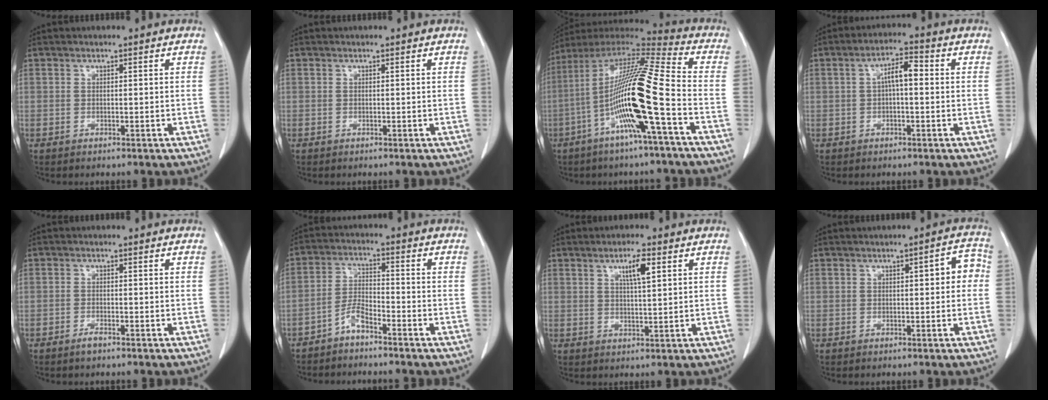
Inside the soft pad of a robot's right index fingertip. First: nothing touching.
{"total": 0.0}
{"total": 18.4, "force": [-5.2, -0.2, 17.6], "torque": [-0.337, 0.000, -0.108]}
{"total": 4.4, "force": [0.3, 1.2, 4.2], "torque": [-0.074, 0.016, 0.002]}
{"total": 1.3, "force": [-1.1, 0.2, 0.7], "torque": [-0.015, -0.001, -0.019]}
{"total": 4.0, "force": [-3.3, 0.8, 2.1], "torque": [-0.045, 0.004, -0.066]}
{"total": 4.3, "force": [1.9, 0.4, 3.8], "torque": [-0.066, 0.000, 0.033]}
{"total": 4.0, "force": [0.3, 1.3, 3.7], "torque": [-0.037, 0.020, -0.002]}